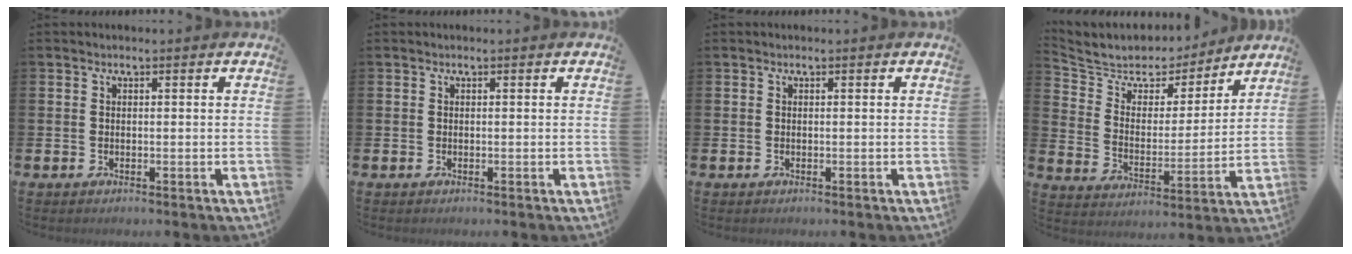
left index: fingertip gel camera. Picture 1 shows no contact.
{"total": 0.0}
{"total": 0.0}
{"total": 6.3, "force": [5.7, 2.8, 0.4], "torque": [-0.057, -0.042, 0.098]}